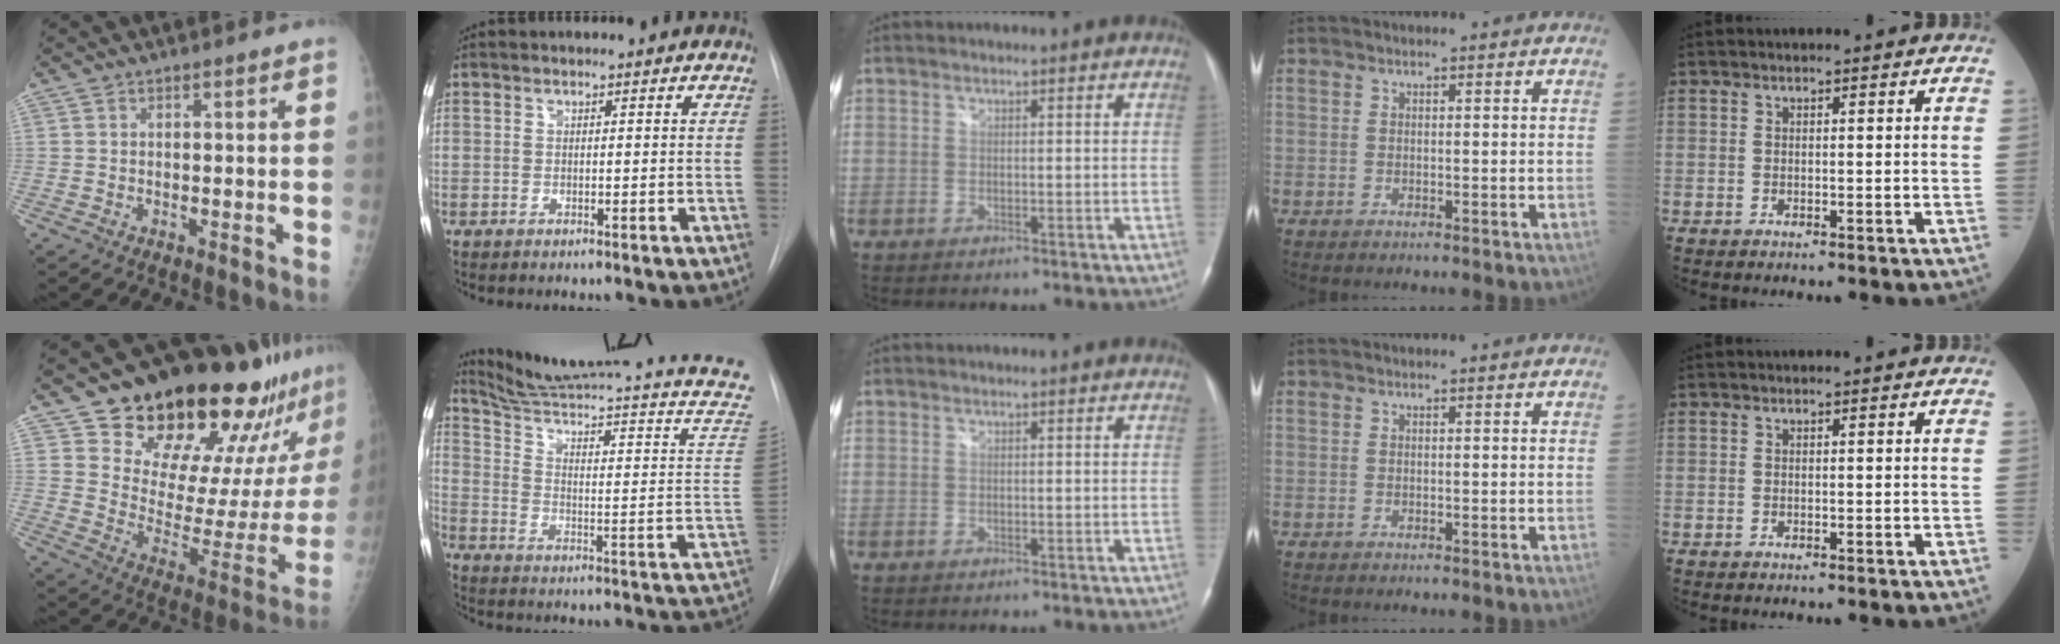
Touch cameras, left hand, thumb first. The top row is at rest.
{"thumb": {"total": 28.1, "force": [22.5, 10.2, 13.3], "torque": [-0.155, -0.122, 0.312]}, "index": {"total": 30.2, "force": [27.1, -1.5, 13.4], "torque": [-0.205, -0.134, 0.353]}}